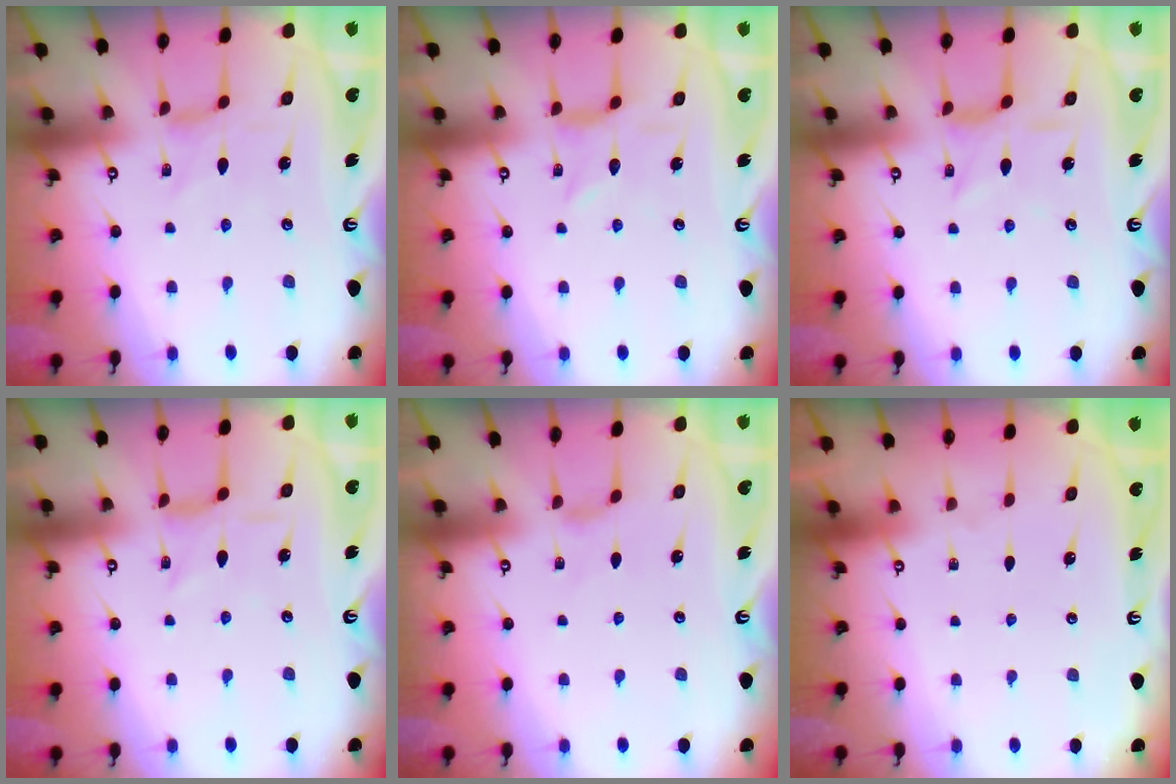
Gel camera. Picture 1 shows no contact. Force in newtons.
{"total": 1.5, "press": 1.5, "slide": 0.2}
{"total": 4.3, "press": 4.2, "slide": 0.9}
{"total": 2.1, "press": 2.1, "slide": 0.5}
{"total": 0.6, "press": 0.6, "slide": 0.2}
{"total": 0.0}